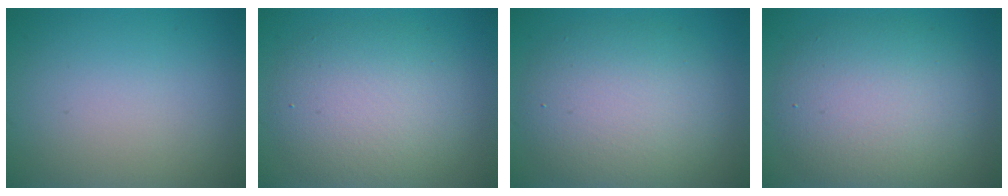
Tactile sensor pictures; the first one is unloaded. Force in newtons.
{"total": 6.5, "press": 6.4, "slide": 0.5}
{"total": 7.1, "press": 7.0, "slide": 0.6}
{"total": 7.3, "press": 7.3, "slide": 0.4}